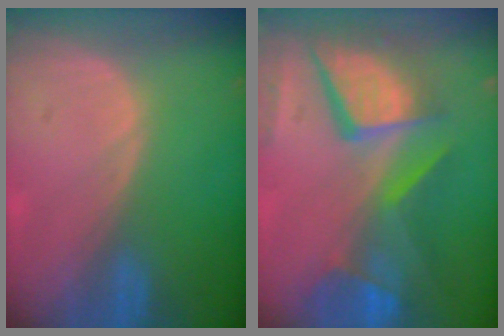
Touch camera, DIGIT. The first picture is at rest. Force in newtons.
{"total": 12.4, "press": 10.2, "slide": 7.1}